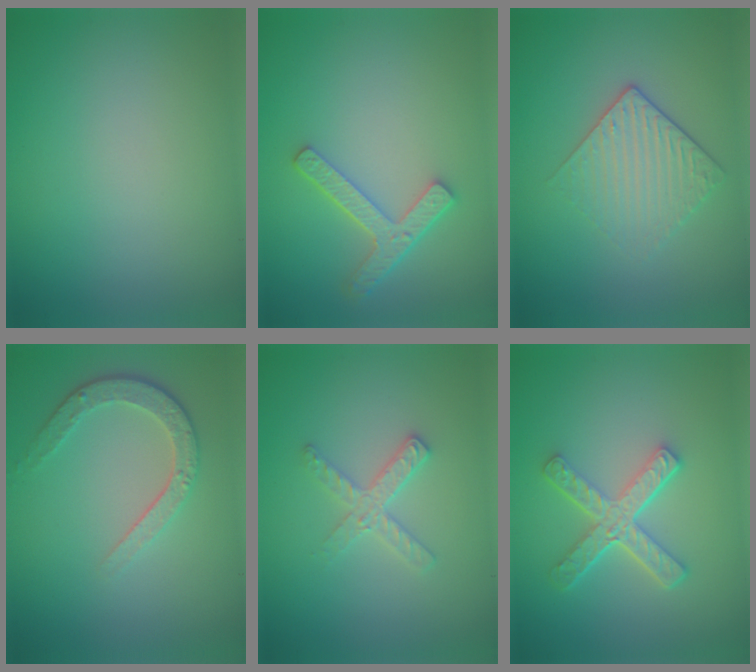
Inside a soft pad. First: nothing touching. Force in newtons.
{"total": 3.7, "press": 2.8, "slide": 2.3}
{"total": 3.0, "press": 2.6, "slide": 1.5}
{"total": 3.4, "press": 2.7, "slide": 2.1}
{"total": 2.2, "press": 2.2, "slide": 0.3}
{"total": 4.6, "press": 3.3, "slide": 3.2}